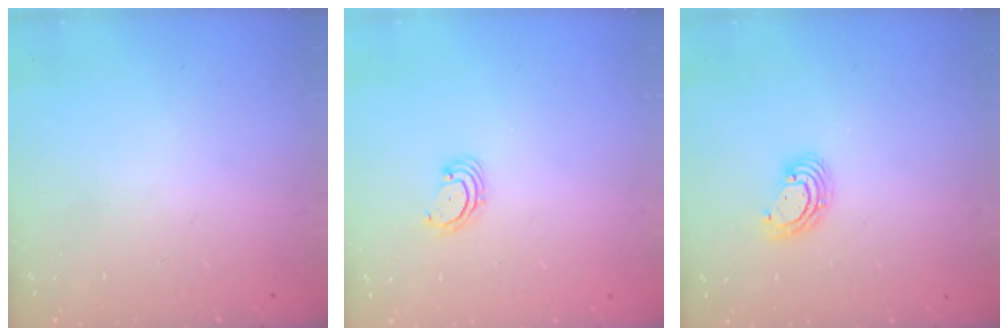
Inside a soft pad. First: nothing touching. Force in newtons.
{"total": 2.7, "press": 2.7, "slide": 0.3}
{"total": 5.2, "press": 5.2, "slide": 0.3}